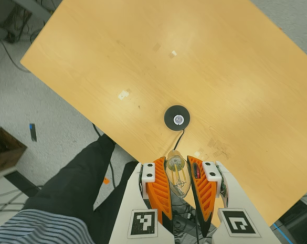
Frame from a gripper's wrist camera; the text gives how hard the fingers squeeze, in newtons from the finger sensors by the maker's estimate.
{"total": 24.2, "left": 26.9, "right": 21.6}